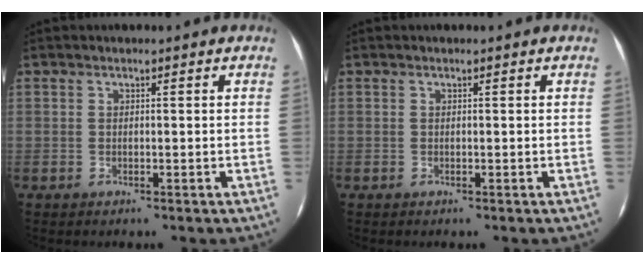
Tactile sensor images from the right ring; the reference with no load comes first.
{"total": 0.0}